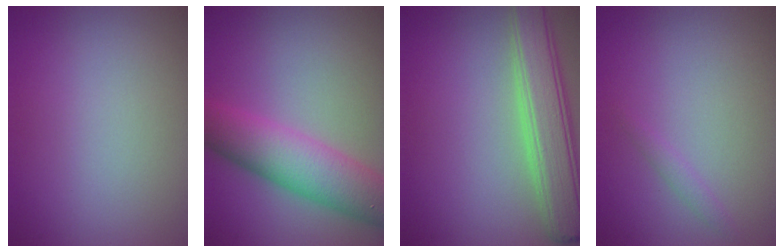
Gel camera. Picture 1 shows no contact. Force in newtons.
{"total": 6.8, "press": 6.8, "slide": 0.3}
{"total": 5.4, "press": 5.4, "slide": 0.5}
{"total": 0.8, "press": 0.8, "slide": 0.0}